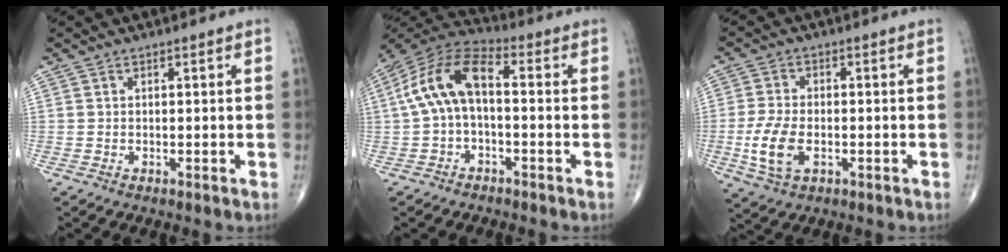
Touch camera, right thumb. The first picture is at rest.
{"total": 11.7, "force": [0.1, 5.9, 10.1], "torque": [-0.199, 0.044, -0.011]}
{"total": 8.2, "force": [-2.0, 4.5, 6.5], "torque": [-0.140, 0.000, -0.035]}